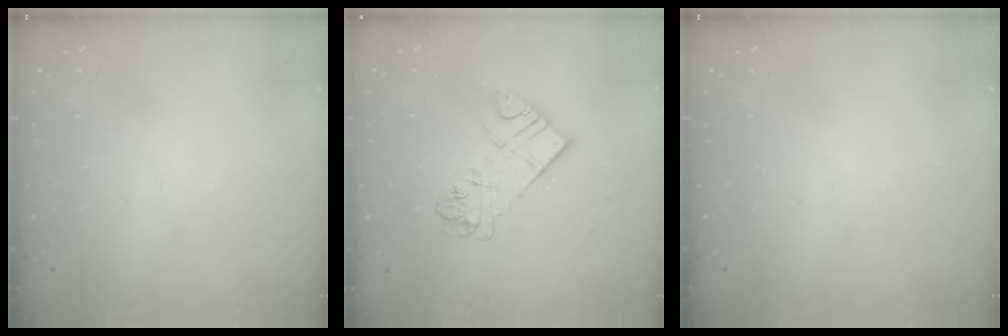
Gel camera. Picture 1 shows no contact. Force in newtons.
{"total": 10.6, "press": 10.6, "slide": 1.1}
{"total": 0.0}